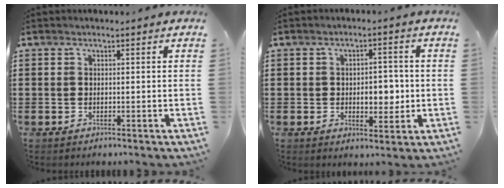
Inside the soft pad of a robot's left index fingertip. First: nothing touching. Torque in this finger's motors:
{"motor_torque": [0.84, -0.04, 0.33, 0.08]}